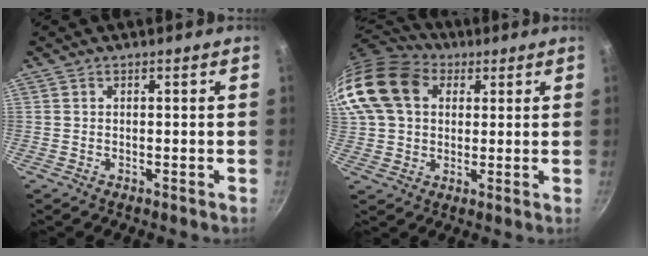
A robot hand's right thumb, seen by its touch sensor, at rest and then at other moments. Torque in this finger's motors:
{"motor_torque": [1.99, 3.02, 1.88, 0.08, 0.36]}